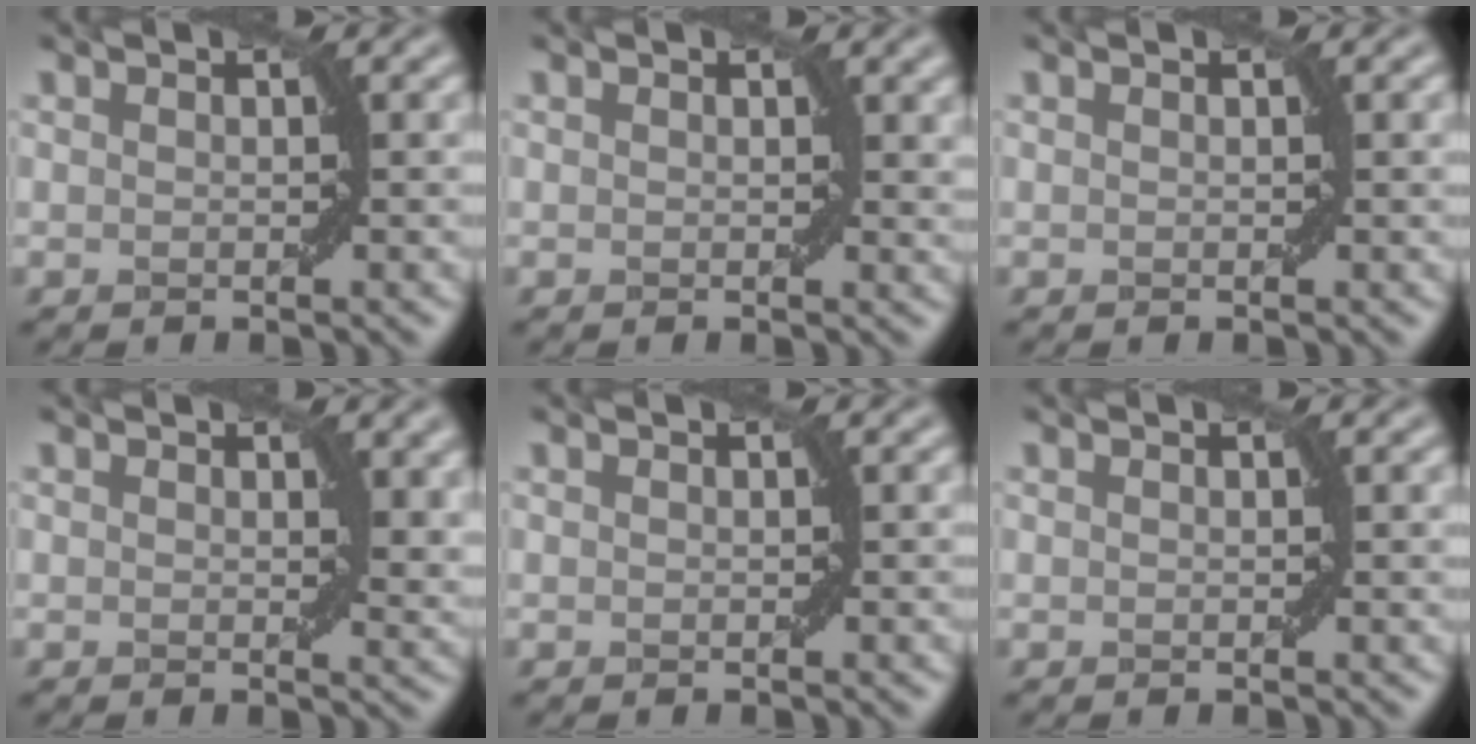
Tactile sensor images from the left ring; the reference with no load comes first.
{"total": 1.1, "force": [0.6, 0.6, 0.7], "torque": [-0.003, -0.004, 0.009]}
{"total": 0.0}
{"total": 2.2, "force": [1.0, 1.0, 1.8], "torque": [-0.018, -0.007, 0.018]}
{"total": 0.0}
{"total": 0.0}